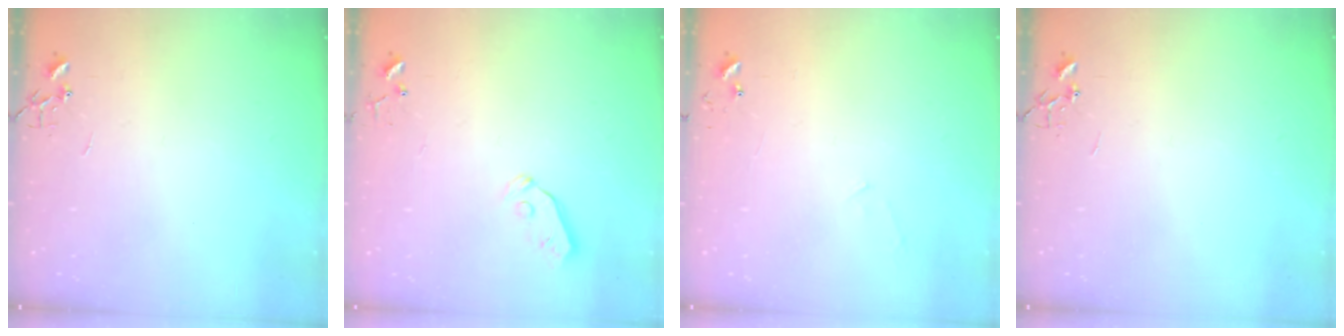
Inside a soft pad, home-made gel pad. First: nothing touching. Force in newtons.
{"total": 4.9, "press": 4.8, "slide": 0.8}
{"total": 5.4, "press": 5.4, "slide": 0.4}
{"total": 0.0}